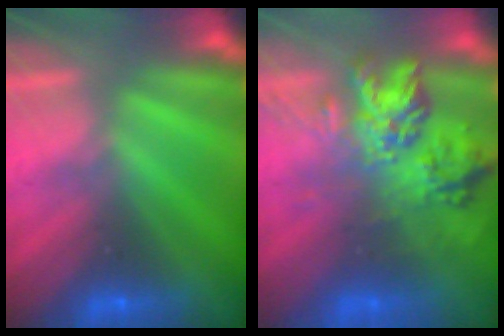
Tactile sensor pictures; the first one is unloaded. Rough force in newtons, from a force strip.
{"total": 8.5}